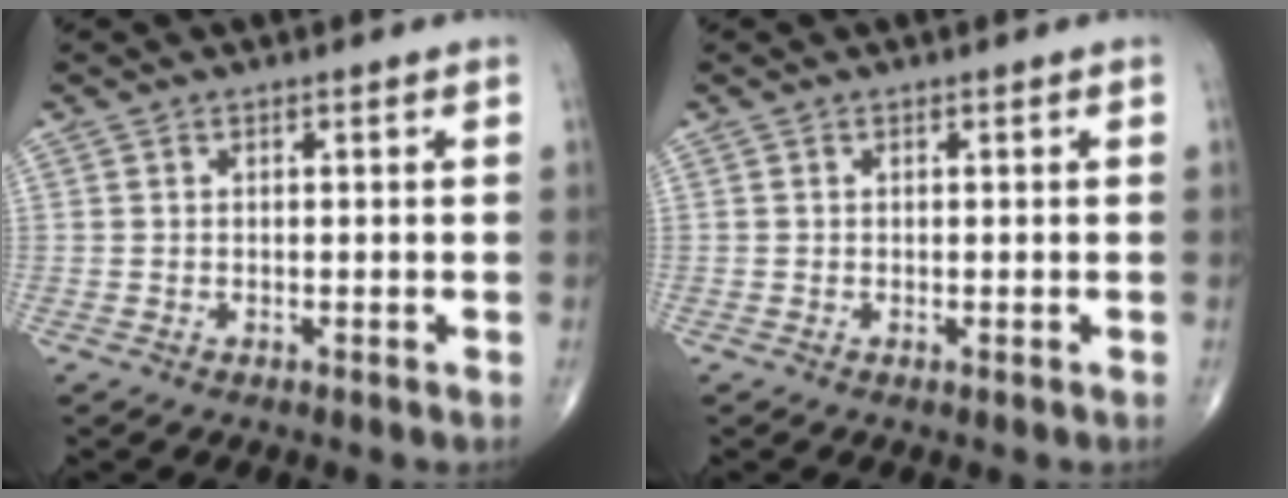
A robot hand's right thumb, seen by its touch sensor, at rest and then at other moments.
{"total": 0.0}